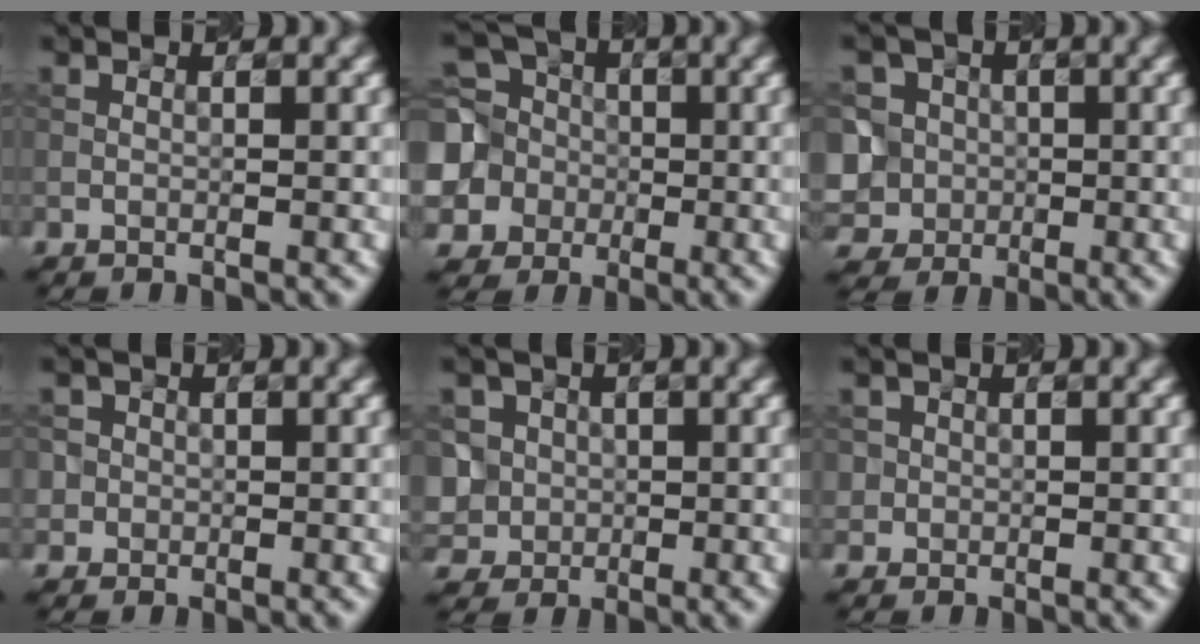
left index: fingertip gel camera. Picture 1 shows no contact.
{"total": 10.2, "force": [-0.2, 9.3, 4.1], "torque": [-0.120, 0.017, -0.034]}
{"total": 10.7, "force": [-1.5, 9.8, 4.0], "torque": [-0.103, 0.014, -0.056]}
{"total": 3.2, "force": [0.6, 3.0, 0.9], "torque": [-0.003, 0.015, -0.001]}
{"total": 7.1, "force": [-0.3, 6.6, 2.6], "torque": [-0.064, 0.021, -0.024]}
{"total": 1.1, "force": [0.0, 1.1, 0.0], "torque": [0.014, -0.003, 0.002]}